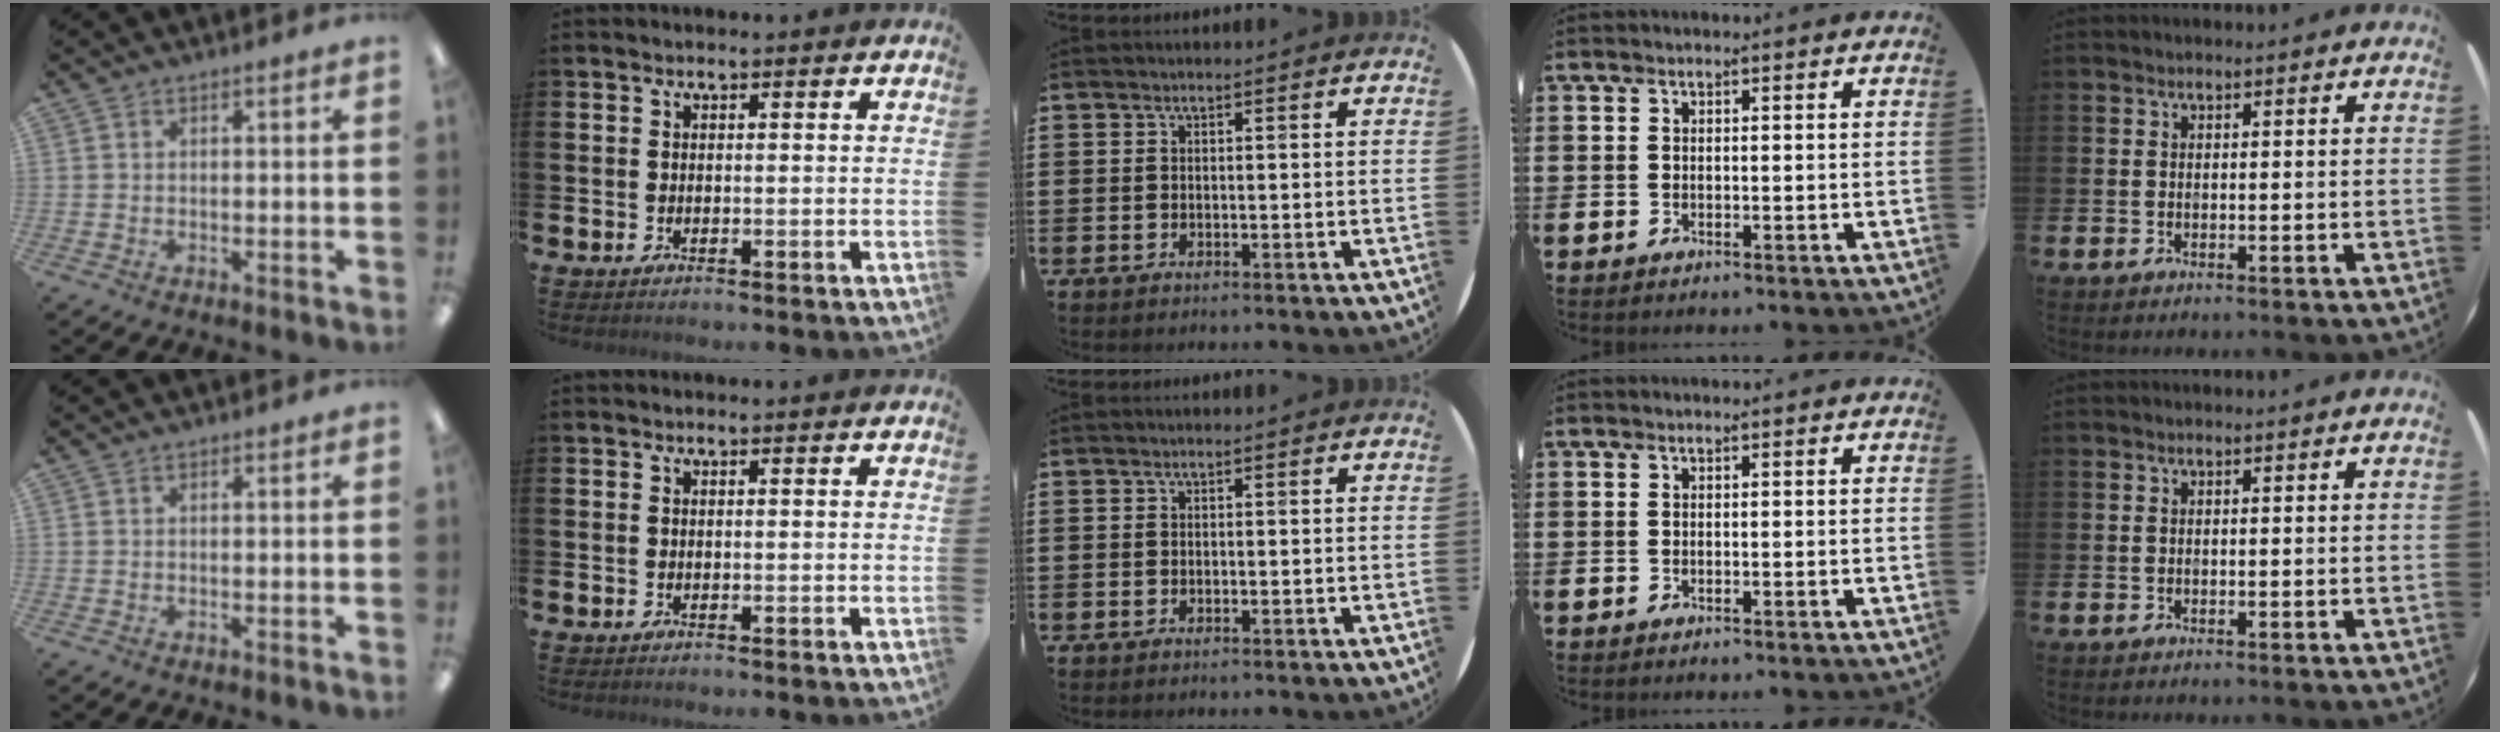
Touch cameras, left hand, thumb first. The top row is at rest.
{}